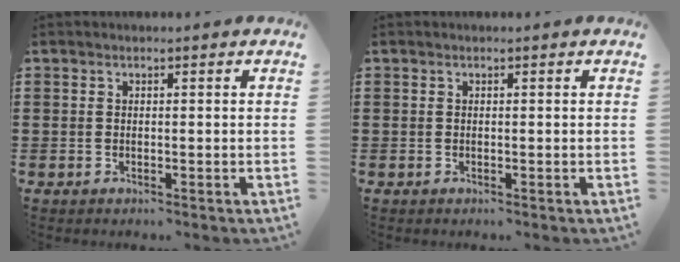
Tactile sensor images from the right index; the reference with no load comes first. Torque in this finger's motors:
{"motor_torque": [0.28, 0.14, 0.04, 0.01]}